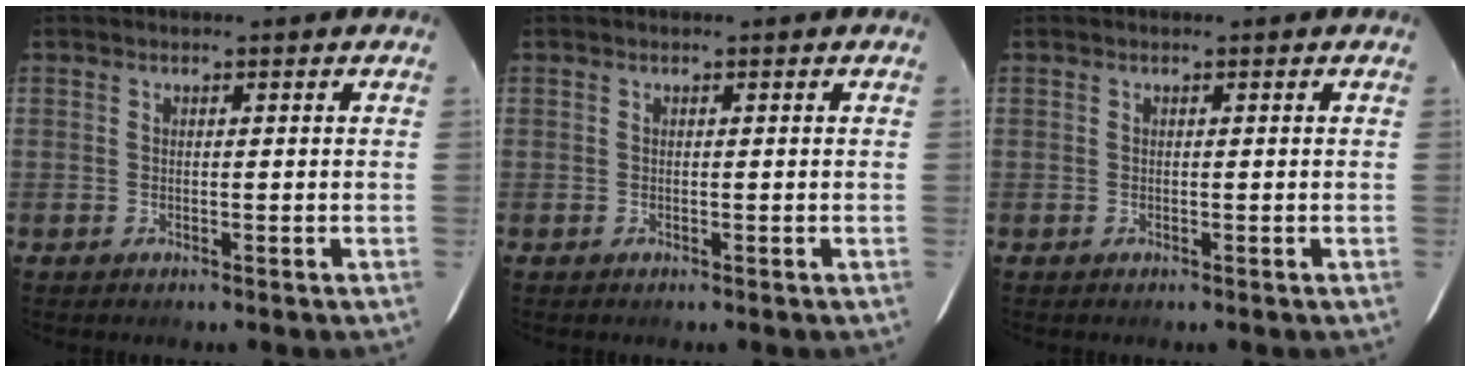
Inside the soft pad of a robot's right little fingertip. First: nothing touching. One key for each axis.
{"total": 0.0}
{"total": 0.0}